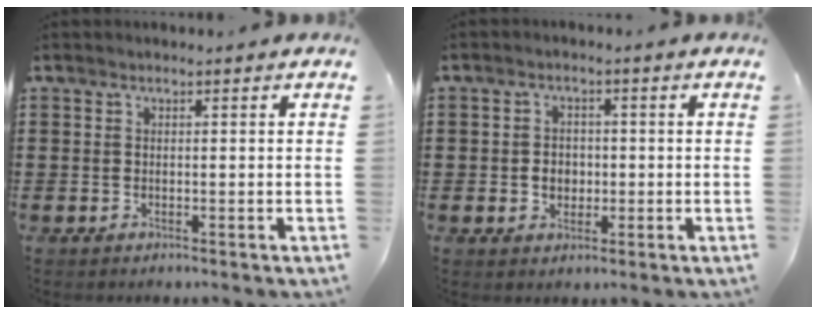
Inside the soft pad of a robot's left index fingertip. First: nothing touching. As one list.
[{"total": 3.0, "force": [-0.3, 2.4, 1.7], "torque": [-0.032, 0.002, -0.010]}]